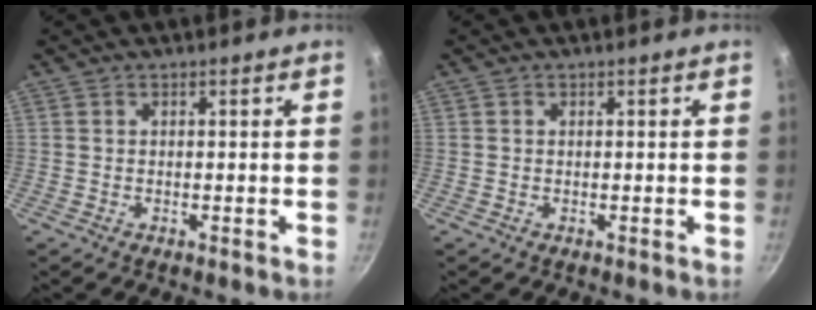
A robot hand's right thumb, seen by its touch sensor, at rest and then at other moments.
{"total": 0.0}